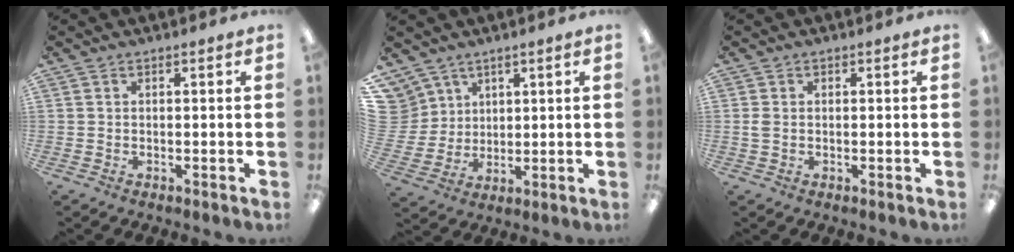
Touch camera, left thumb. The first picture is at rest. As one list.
[{"total": 8.1, "force": [5.1, 6.3, 0.2], "torque": [-0.028, -0.026, 0.104]}, {"total": 1.7, "force": [0.0, 1.0, 1.4], "torque": [-0.029, 0.004, 0.000]}]